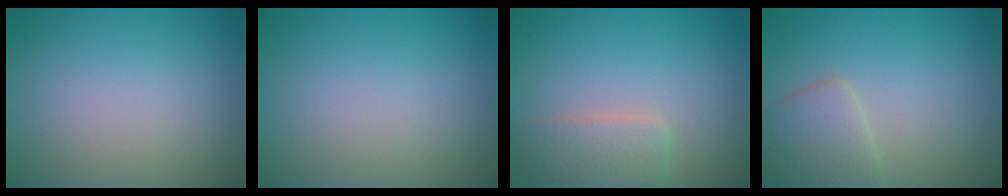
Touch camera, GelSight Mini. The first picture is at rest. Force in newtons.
{"total": 0.0}
{"total": 2.8, "press": 2.8, "slide": 0.2}
{"total": 2.9, "press": 2.9, "slide": 0.1}